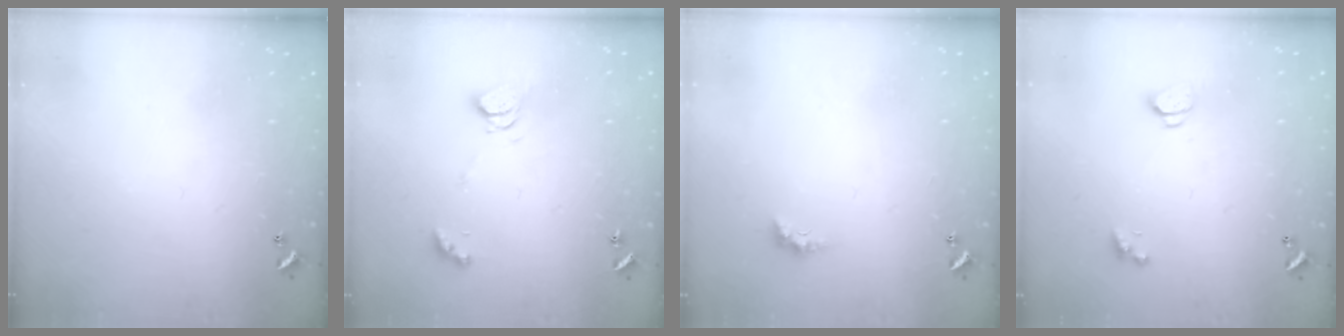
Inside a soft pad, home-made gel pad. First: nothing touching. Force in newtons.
{"total": 5.2, "press": 5.2, "slide": 0.1}
{"total": 1.5, "press": 1.3, "slide": 0.7}
{"total": 1.9, "press": 1.8, "slide": 0.3}